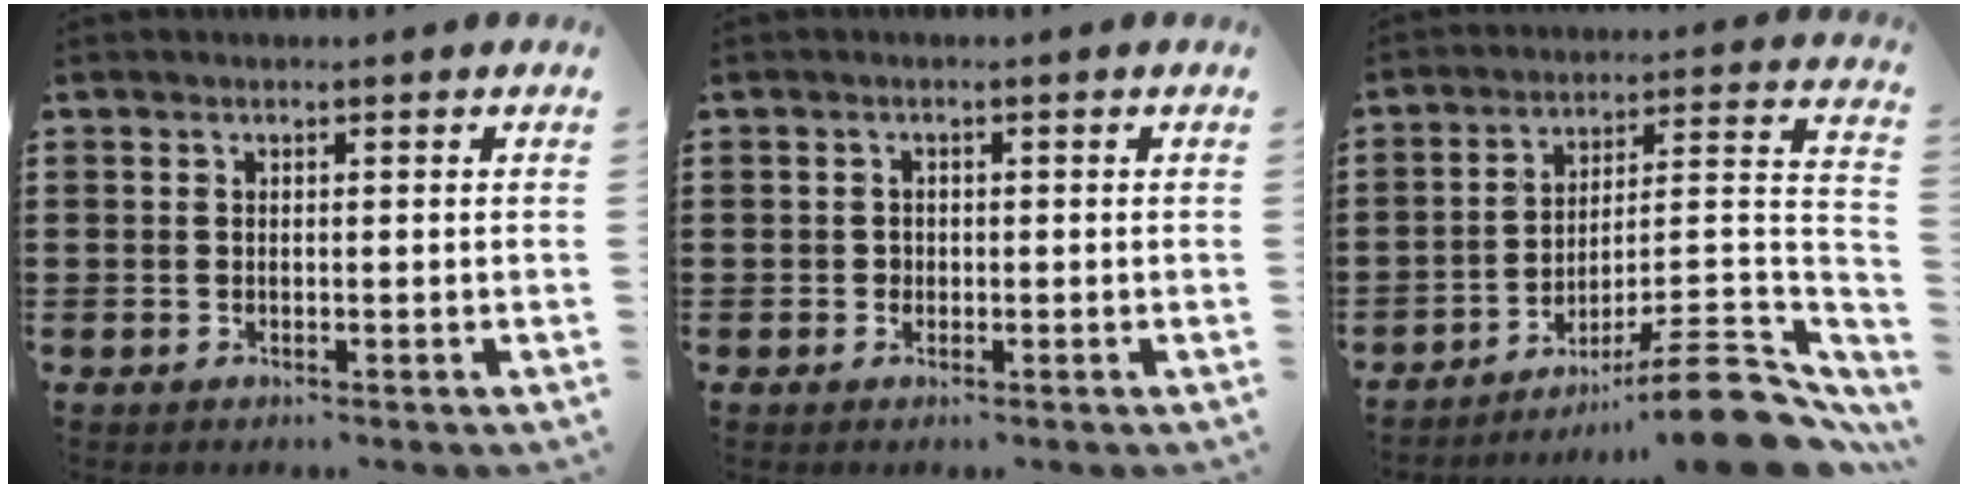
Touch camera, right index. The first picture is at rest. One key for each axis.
{"total": 1.0, "fx": -0.2, "fy": 0.9, "fz": 0.3, "tx": -0.009, "ty": 0.003, "tz": -0.006}
{"total": 10.8, "fx": -7.9, "fy": 1.0, "fz": 7.4, "tx": -0.109, "ty": 0.013, "tz": -0.148}